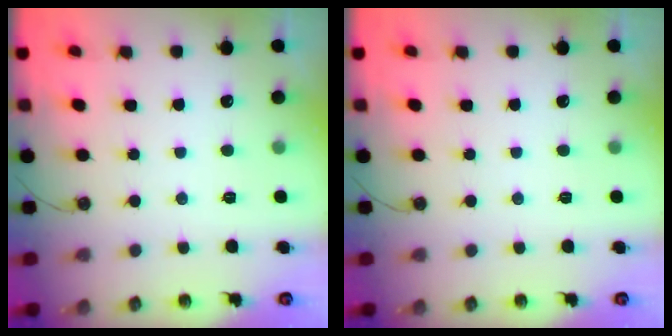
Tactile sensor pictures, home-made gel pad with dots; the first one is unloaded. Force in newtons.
{"total": 0.0}